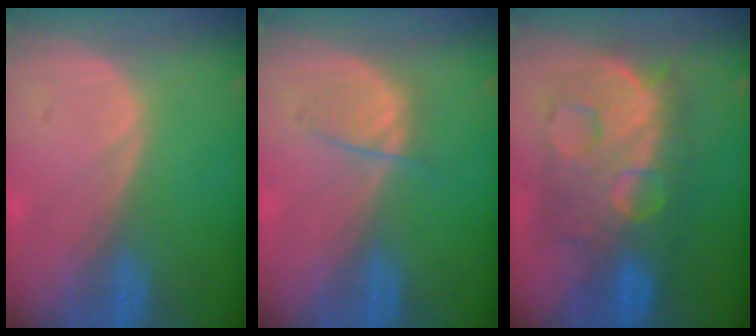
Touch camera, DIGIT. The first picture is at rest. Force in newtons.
{"total": 2.6, "press": 2.5, "slide": 0.5}
{"total": 11.9, "press": 11.8, "slide": 1.3}